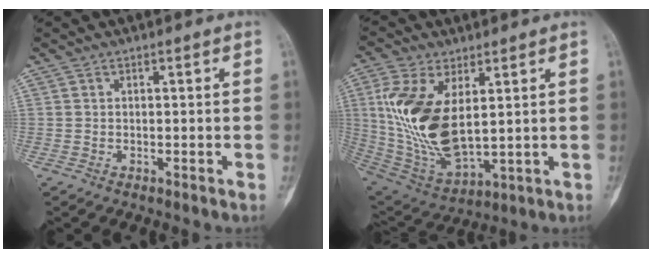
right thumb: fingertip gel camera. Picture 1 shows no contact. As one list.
[{"total": 17.8, "force": [3.4, 9.0, 15.0], "torque": [-0.300, -0.020, 0.082]}]